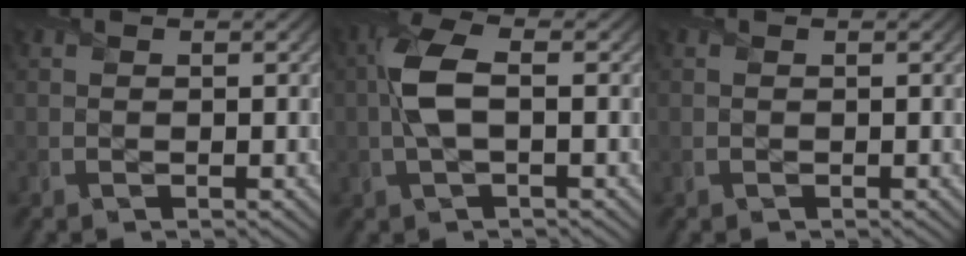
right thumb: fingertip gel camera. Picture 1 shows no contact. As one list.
[{"total": 5.6, "force": [0.1, 2.1, 5.1], "torque": [-0.124, 0.006, -0.003]}, {"total": 0.0}]